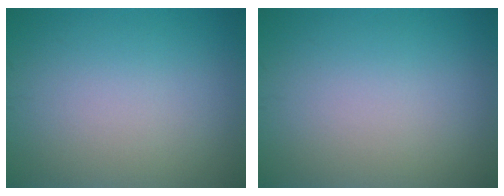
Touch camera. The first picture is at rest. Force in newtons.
{"total": 0.0}